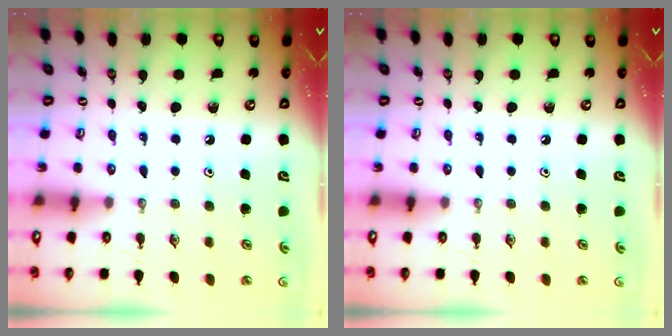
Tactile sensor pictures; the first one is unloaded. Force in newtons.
{"total": 0.0}